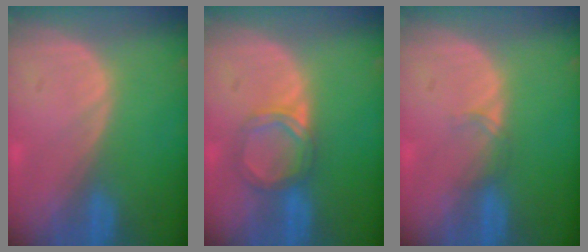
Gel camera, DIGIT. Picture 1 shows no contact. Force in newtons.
{"total": 4.1, "press": 4.1, "slide": 0.4}
{"total": 1.3, "press": 1.2, "slide": 0.2}